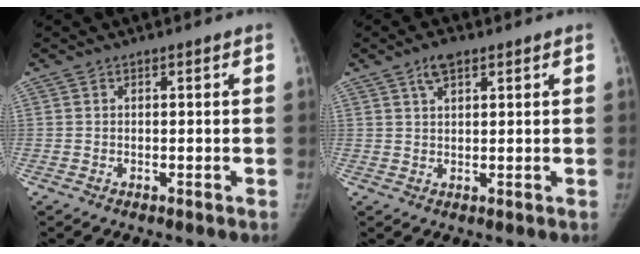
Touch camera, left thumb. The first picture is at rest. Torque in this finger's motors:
{"motor_torque": [0.30, 0.11, 0.33, -0.63, 0.10]}